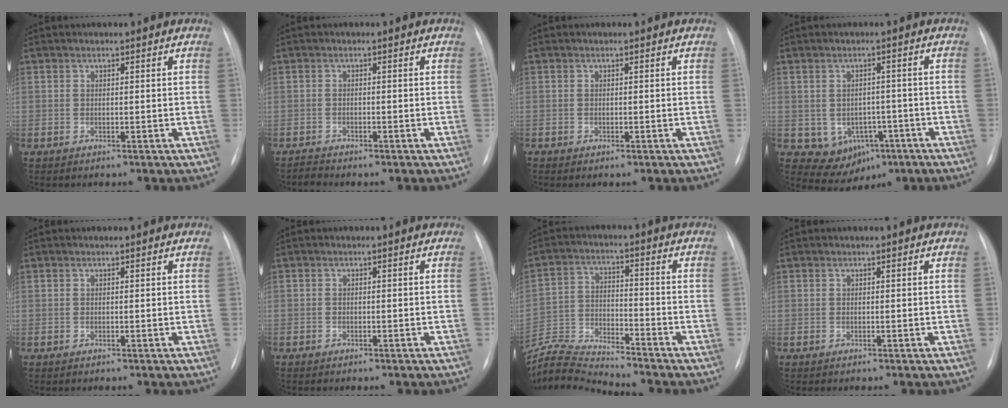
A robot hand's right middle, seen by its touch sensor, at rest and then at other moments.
{"total": 1.0, "force": [-1.0, -0.1, -0.3], "torque": [0.007, -0.004, -0.020]}
{"total": 0.0}
{"total": 6.8, "force": [-2.6, 5.5, 3.1], "torque": [-0.043, 0.015, -0.022]}
{"total": 0.0}
{"total": 0.8, "force": [-0.6, 0.5, 0.2], "torque": [-0.002, 0.002, -0.007]}
{"total": 10.1, "force": [-9.9, -1.5, 0.8], "torque": [-0.021, 0.005, -0.191]}
{"total": 0.0}